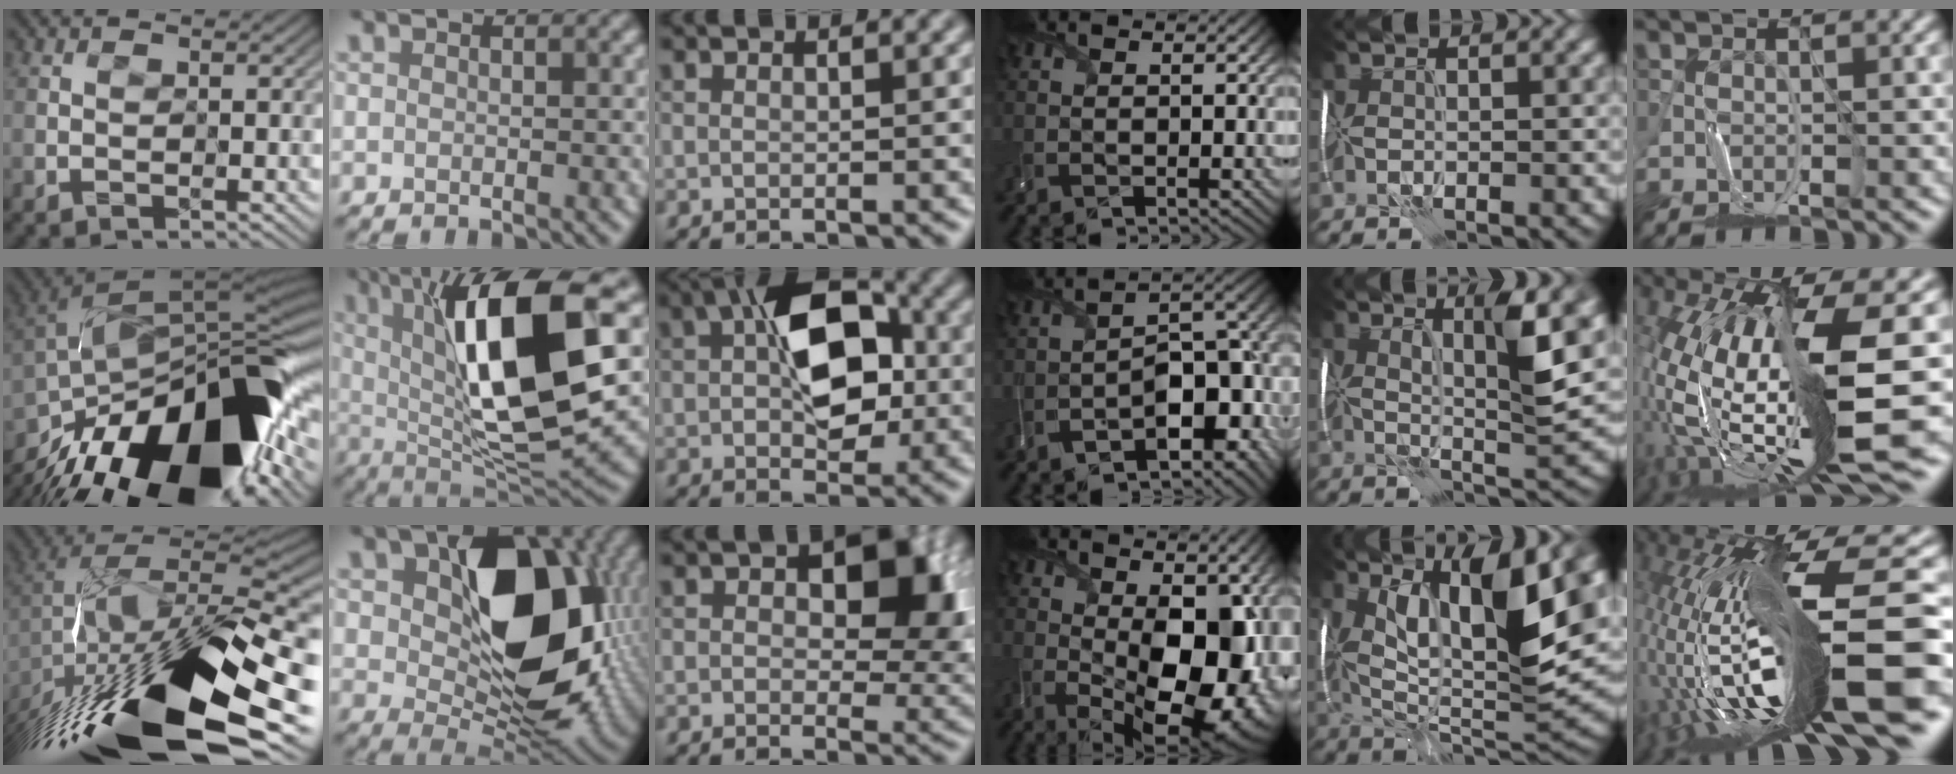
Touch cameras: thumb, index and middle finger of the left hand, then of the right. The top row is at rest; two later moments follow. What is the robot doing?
{"motion": "wrap", "object": "thread"}